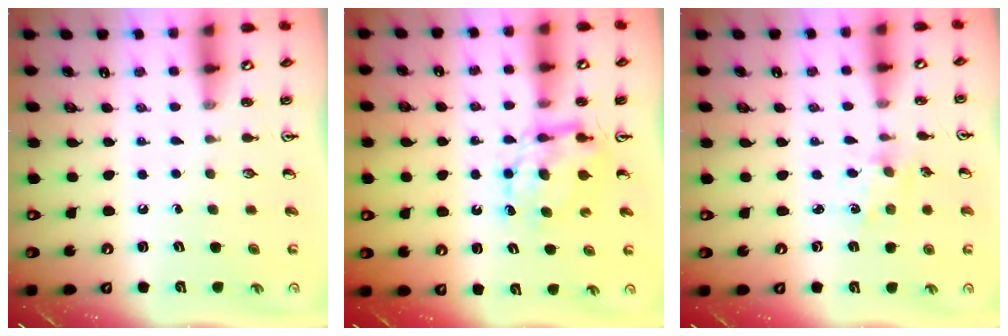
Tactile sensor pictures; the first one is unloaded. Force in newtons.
{"total": 6.7, "press": 6.7, "slide": 0.2}
{"total": 1.0, "press": 1.0, "slide": 0.2}